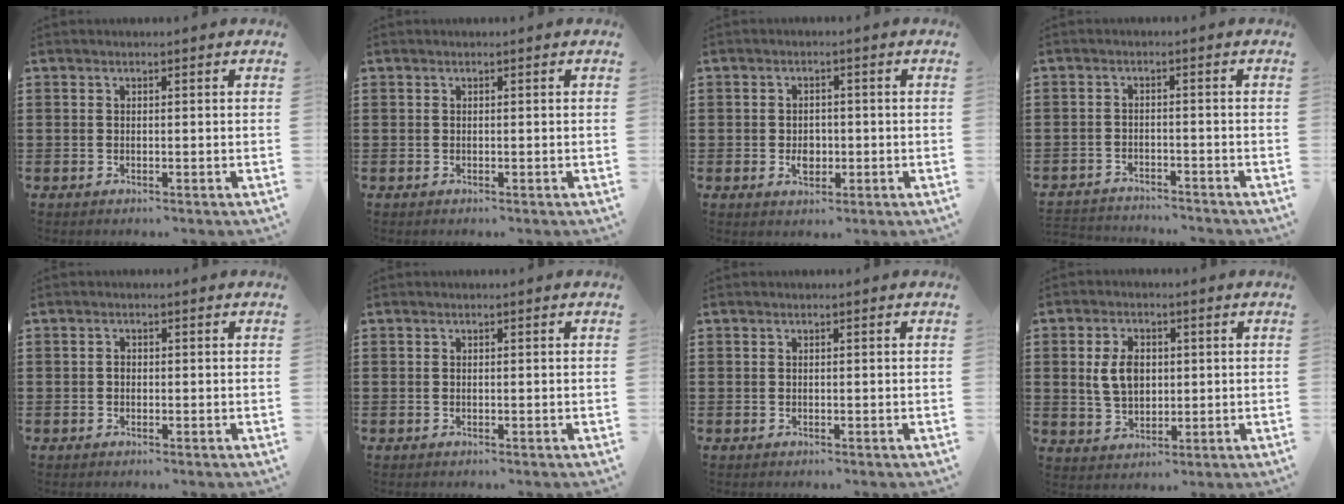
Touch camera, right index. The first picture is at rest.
{"total": 0.0}
{"total": 2.7, "force": [-0.5, 2.0, 1.8], "torque": [-0.030, 0.000, -0.013]}
{"total": 2.6, "force": [-2.6, 0.1, -0.2], "torque": [-0.005, -0.002, -0.056]}
{"total": 0.8, "force": [-0.3, 0.5, 0.5], "torque": [-0.013, -0.001, -0.004]}
{"total": 0.0}
{"total": 0.0}
{"total": 5.8, "force": [0.7, 3.8, 4.4], "torque": [-0.100, 0.005, 0.005]}